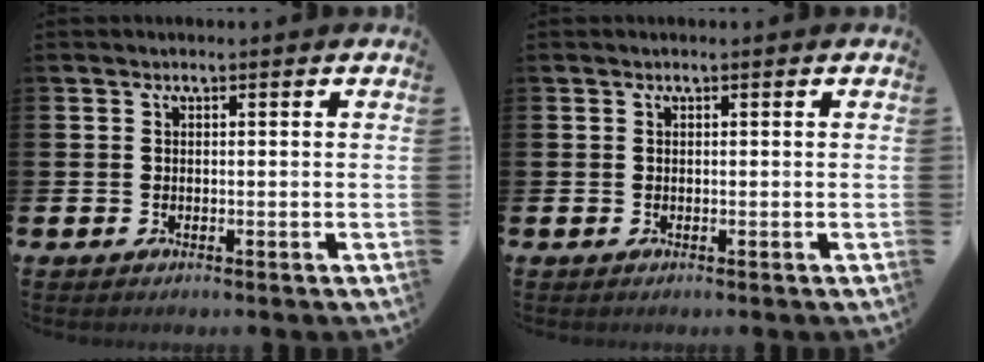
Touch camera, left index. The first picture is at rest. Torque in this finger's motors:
{"motor_torque": [0.00, 0.00, -0.02, 0.00]}